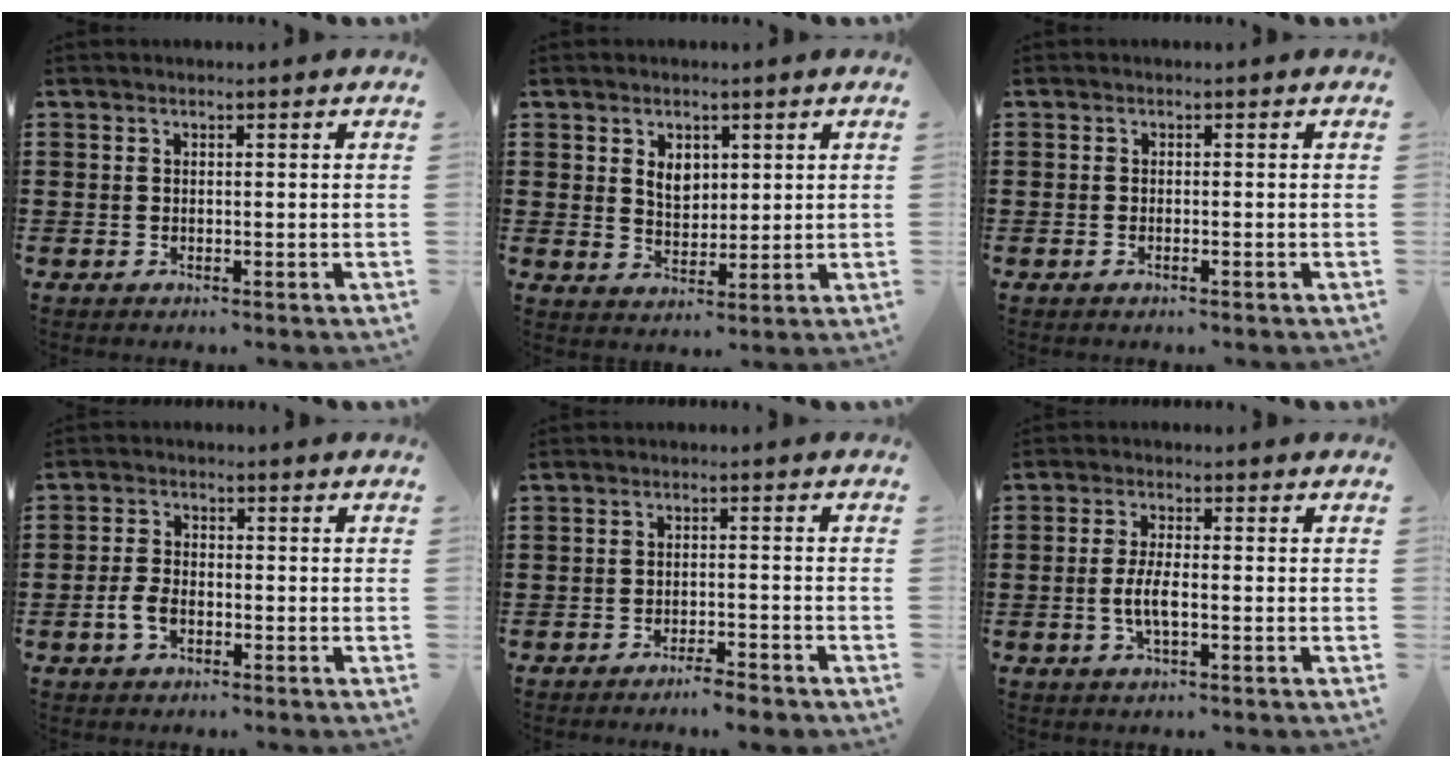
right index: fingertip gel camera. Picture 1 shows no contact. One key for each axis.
{"total": 3.6, "fx": 1.4, "fy": 2.6, "fz": 2.1, "tx": -0.042, "ty": 0.006, "tz": 0.024}
{"total": 0.7, "fx": -0.5, "fy": 0.0, "fz": 0.5, "tx": -0.010, "ty": -0.003, "tz": -0.008}
{"total": 3.7, "fx": -1.5, "fy": 1.9, "fz": 2.8, "tx": -0.070, "ty": -0.005, "tz": -0.033}
{"total": 2.8, "fx": -2.7, "fy": 0.0, "fz": 1.0, "tx": -0.017, "ty": 0.002, "tz": -0.053}
{"total": 4.0, "fx": -0.9, "fy": 1.1, "fz": 3.7, "tx": -0.085, "ty": -0.003, "tz": -0.024}